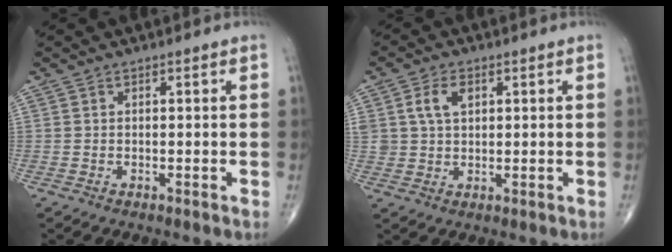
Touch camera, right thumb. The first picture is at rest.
{"total": 5.1, "force": [1.8, 3.4, 3.4], "torque": [-0.058, -0.002, 0.035]}